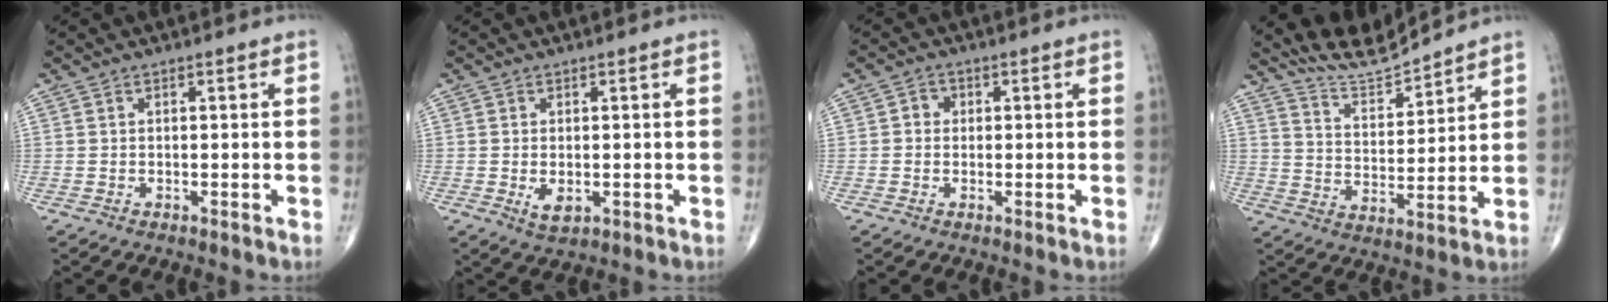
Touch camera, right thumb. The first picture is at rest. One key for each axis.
{"total": 2.9, "fx": -0.4, "fy": 1.7, "fz": 2.4, "tx": -0.034, "ty": -0.006, "tz": 0.001}
{"total": 2.1, "fx": 0.1, "fy": 1.9, "fz": 0.8, "tx": 0.000, "ty": 0.005, "tz": -0.004}
{"total": 8.4, "fx": 8.3, "fy": 0.0, "fz": 0.7, "tx": -0.007, "ty": -0.055, "tz": 0.168}